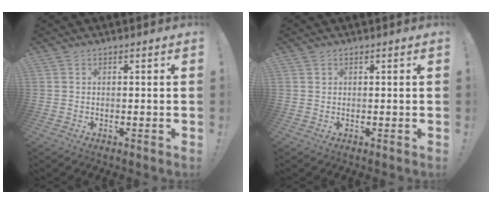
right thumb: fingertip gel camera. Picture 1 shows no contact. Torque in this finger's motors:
{"motor_torque": [-0.01, 0.15, -0.06, 0.12, 0.01]}